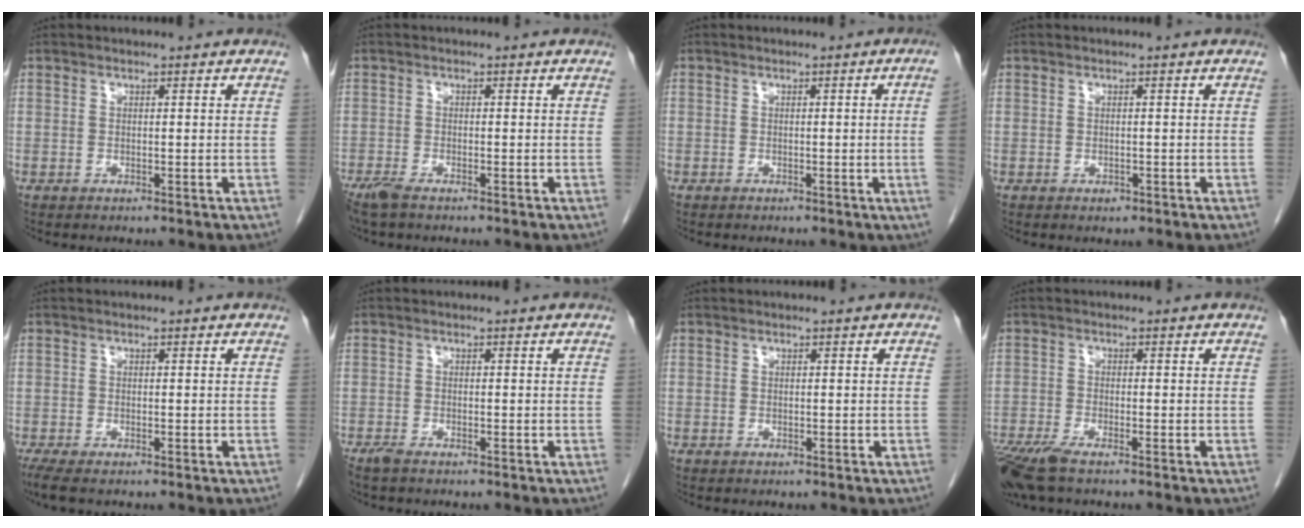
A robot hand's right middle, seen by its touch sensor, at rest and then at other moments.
{"total": 3.1, "force": [-2.4, 0.6, 1.9], "torque": [-0.044, -0.010, -0.045]}
{"total": 2.9, "force": [-0.3, -1.1, 2.7], "torque": [-0.027, -0.002, -0.002]}
{"total": 0.6, "force": [-0.3, 0.4, 0.3], "torque": [-0.005, 0.001, -0.003]}
{"total": 2.8, "force": [-2.1, 0.4, 1.7], "torque": [-0.034, -0.011, -0.037]}
{"total": 1.6, "force": [-1.3, 0.2, 0.9], "torque": [-0.024, -0.006, -0.025]}
{"total": 0.0}
{"total": 6.3, "force": [-4.7, 1.1, 4.2], "torque": [-0.083, -0.017, -0.086]}